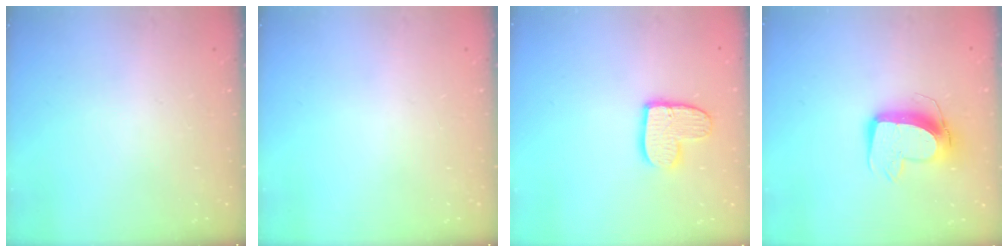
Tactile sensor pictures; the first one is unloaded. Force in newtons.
{"total": 0.0}
{"total": 10.7, "press": 10.7, "slide": 0.8}
{"total": 11.7, "press": 11.6, "slide": 1.0}